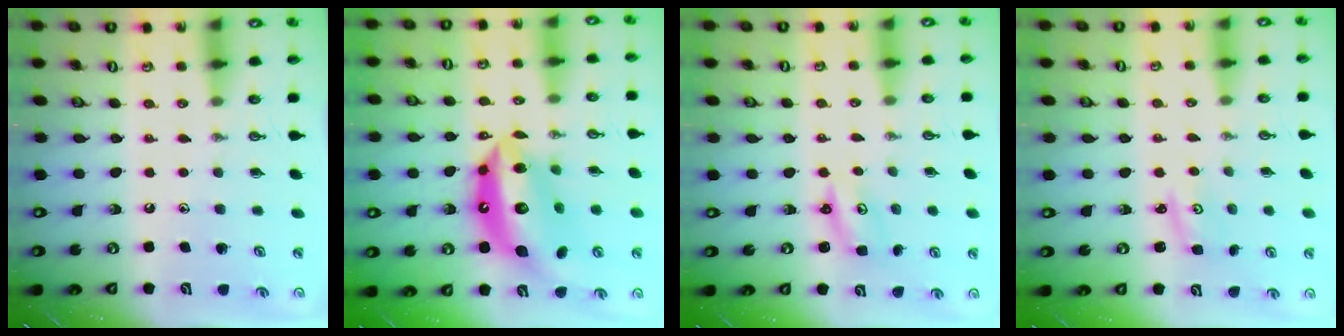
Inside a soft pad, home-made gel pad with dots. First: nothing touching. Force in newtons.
{"total": 18.8, "press": 18.7, "slide": 1.5}
{"total": 2.6, "press": 2.6, "slide": 0.3}
{"total": 2.1, "press": 2.1, "slide": 0.3}